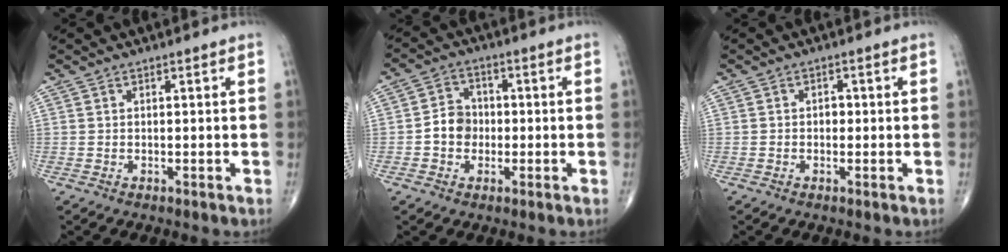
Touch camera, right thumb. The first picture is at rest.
{"total": 5.6, "force": [-0.9, 4.9, 2.7], "torque": [-0.025, 0.018, -0.025]}
{"total": 1.3, "force": [-0.1, 1.0, 0.8], "torque": [-0.005, 0.004, -0.006]}